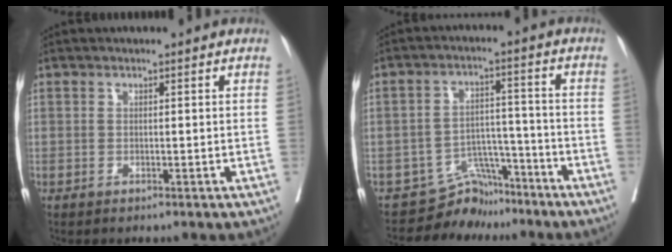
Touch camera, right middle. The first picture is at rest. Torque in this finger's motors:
{"motor_torque": [-0.09, -0.01, -0.01, -0.04]}